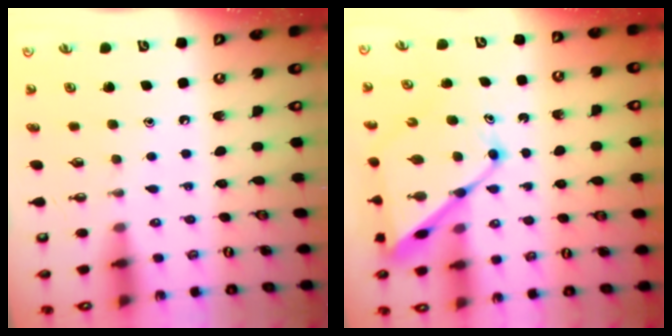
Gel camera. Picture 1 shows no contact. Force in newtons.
{"total": 13.8, "press": 13.7, "slide": 1.4}